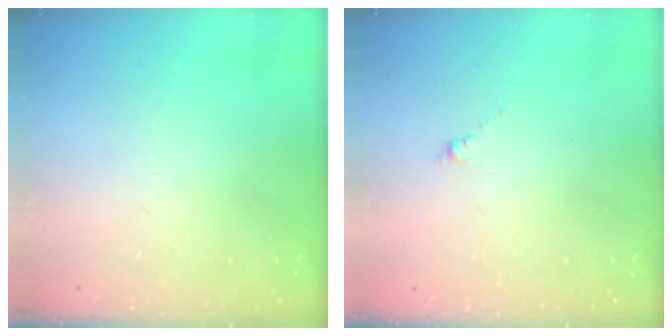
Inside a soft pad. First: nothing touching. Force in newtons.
{"total": 0.0}